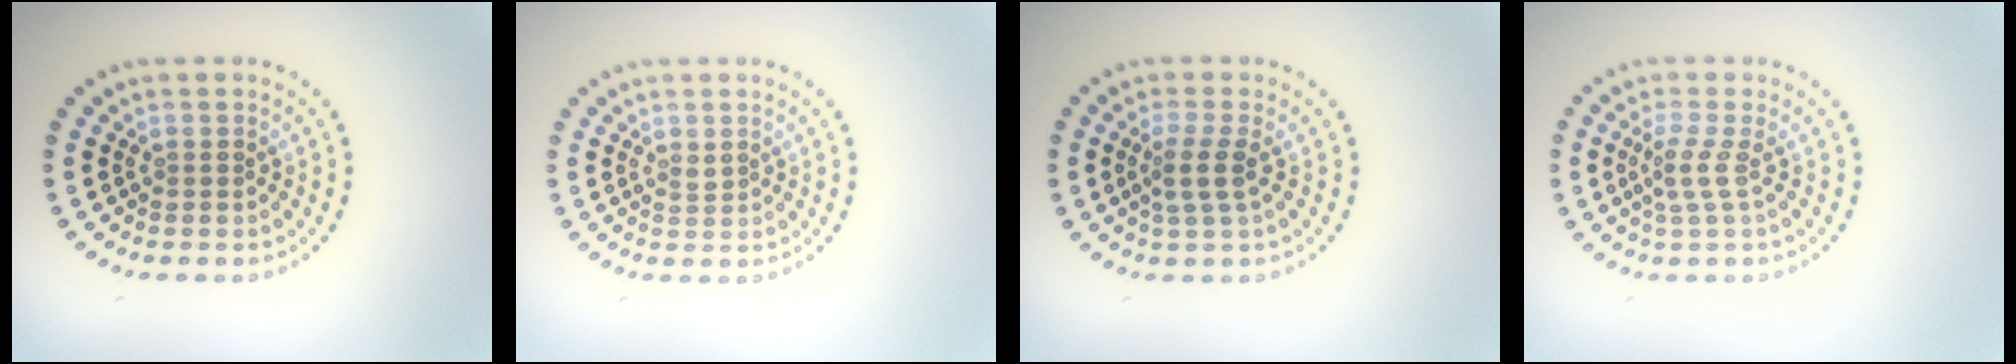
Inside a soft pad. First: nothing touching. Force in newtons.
{"total": 0.7, "press": 0.6, "slide": 0.3}
{"total": 2.3, "press": 1.8, "slide": 1.3}
{"total": 2.0, "press": 1.4, "slide": 1.4}